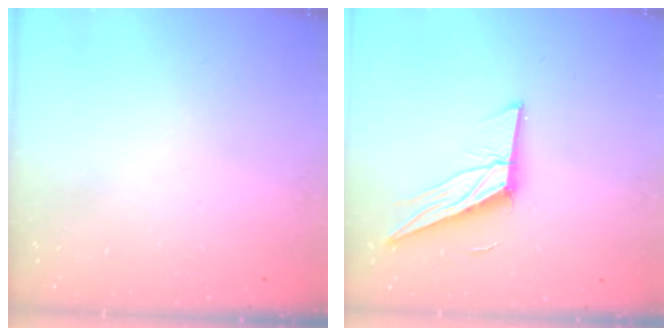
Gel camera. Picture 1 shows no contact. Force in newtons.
{"total": 12.7, "press": 12.6, "slide": 1.2}